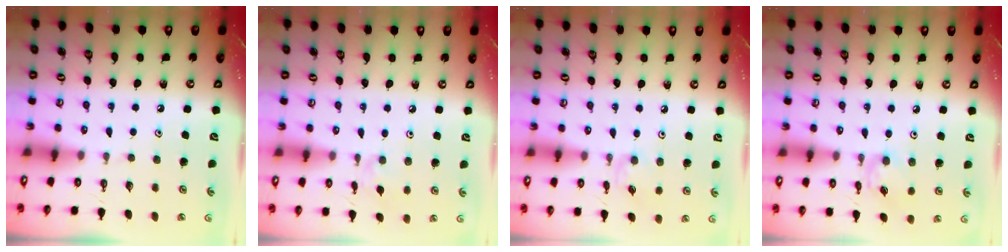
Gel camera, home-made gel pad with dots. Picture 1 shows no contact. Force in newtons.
{"total": 2.6, "press": 2.6, "slide": 0.4}
{"total": 1.7, "press": 1.7, "slide": 0.4}
{"total": 4.7, "press": 4.7, "slide": 0.3}